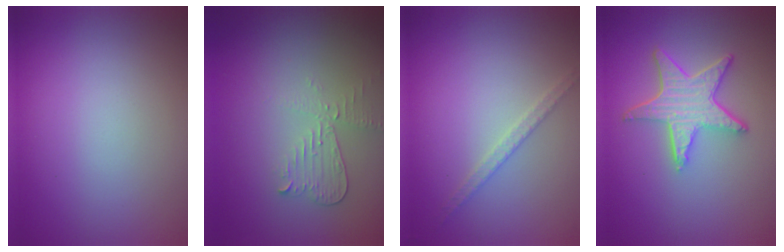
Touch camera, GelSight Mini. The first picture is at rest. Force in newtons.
{"total": 2.2, "press": 2.2, "slide": 0.2}
{"total": 1.7, "press": 1.7, "slide": 0.2}
{"total": 5.1, "press": 4.1, "slide": 3.1}